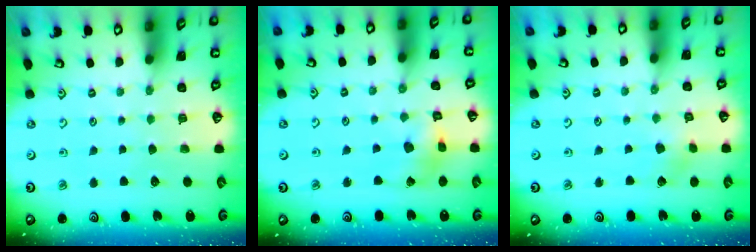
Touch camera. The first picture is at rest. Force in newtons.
{"total": 6.3, "press": 6.2, "slide": 0.7}
{"total": 3.1, "press": 3.0, "slide": 0.3}